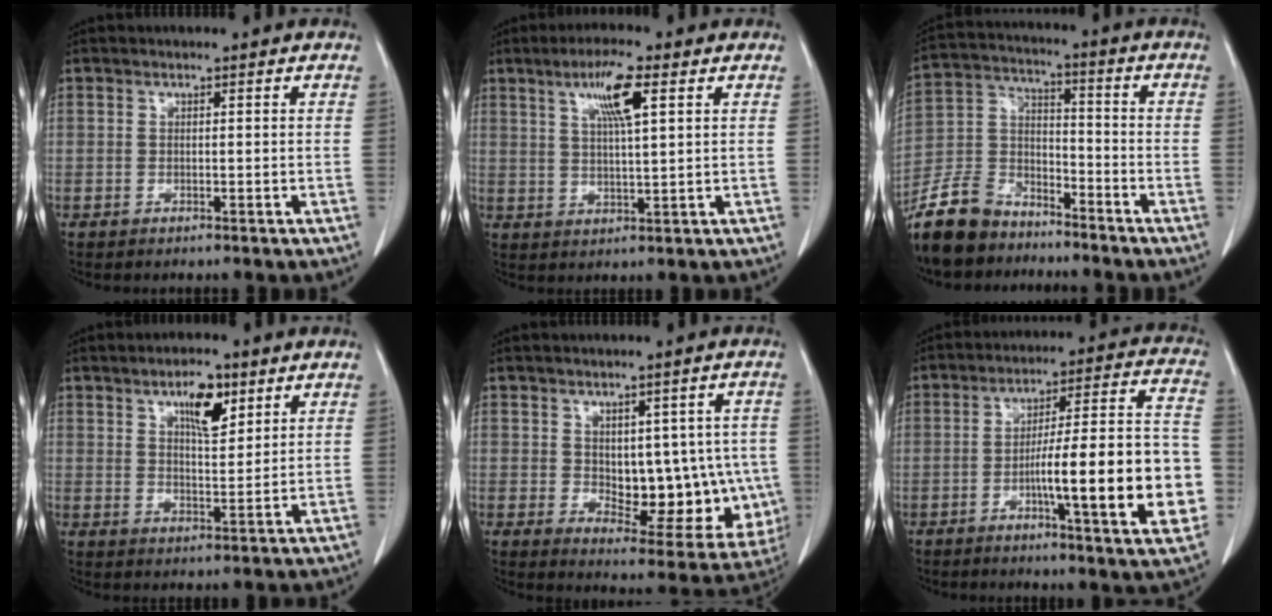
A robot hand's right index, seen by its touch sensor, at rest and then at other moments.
{"total": 7.0, "force": [3.2, 0.5, 6.2], "torque": [-0.114, 0.003, 0.057]}
{"total": 11.6, "force": [-9.8, 5.3, 3.1], "torque": [-0.081, 0.012, -0.186]}
{"total": 6.3, "force": [3.5, 2.1, 4.8], "torque": [-0.083, 0.002, 0.058]}
{"total": 14.2, "force": [-0.4, 7.4, 12.1], "torque": [-0.149, 0.001, 0.018]}
{"total": 19.2, "force": [-4.4, 2.1, 18.6], "torque": [-0.224, 0.021, -0.058]}